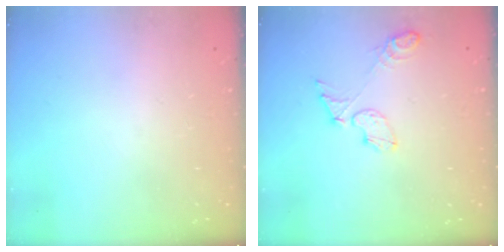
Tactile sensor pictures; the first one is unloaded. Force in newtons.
{"total": 6.8, "press": 6.8, "slide": 0.4}